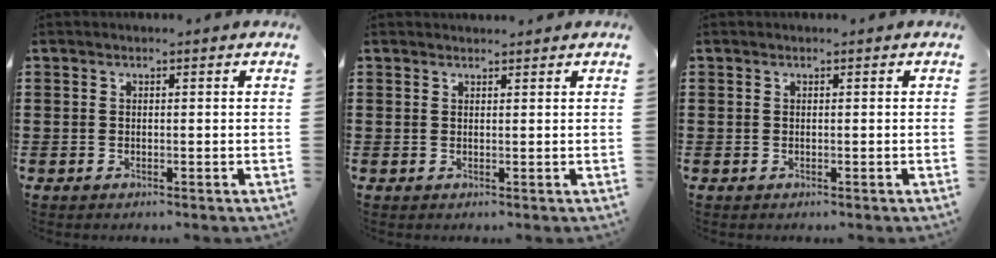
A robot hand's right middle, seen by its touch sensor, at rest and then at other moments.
{"total": 1.0, "force": [0.9, 0.2, 0.1], "torque": [0.004, -0.003, 0.016]}
{"total": 0.0}